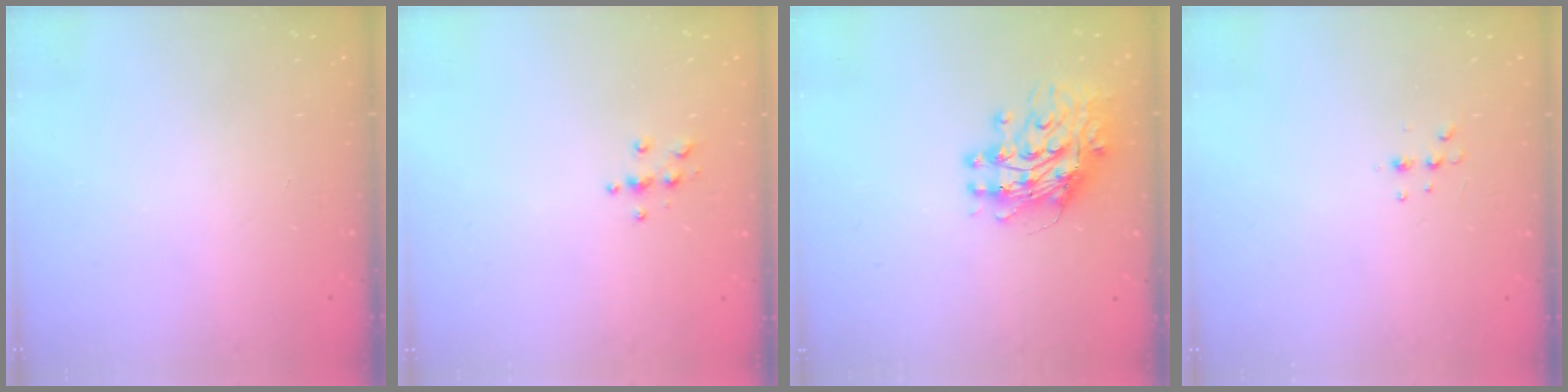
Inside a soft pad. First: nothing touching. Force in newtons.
{"total": 3.9, "press": 3.9, "slide": 0.4}
{"total": 13.5, "press": 13.4, "slide": 1.4}
{"total": 4.1, "press": 3.9, "slide": 1.3}